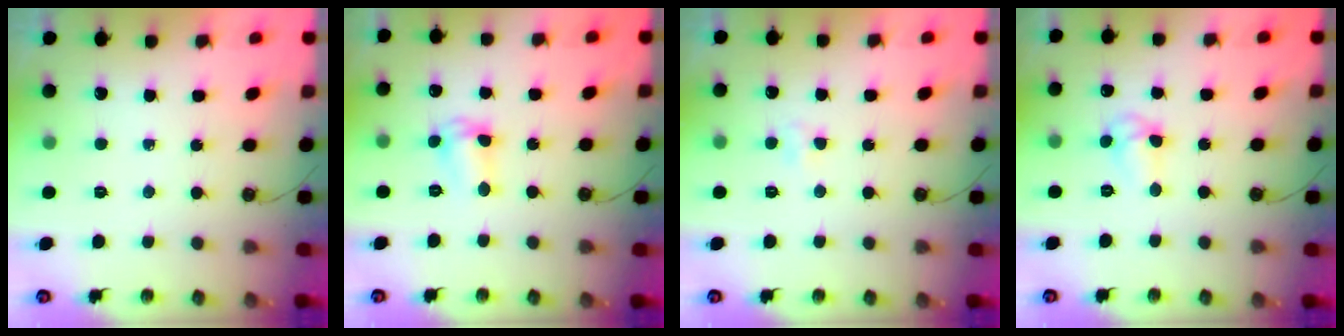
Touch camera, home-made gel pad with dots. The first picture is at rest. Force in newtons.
{"total": 5.0, "press": 5.0, "slide": 0.5}
{"total": 2.3, "press": 2.3, "slide": 0.5}
{"total": 5.7, "press": 5.7, "slide": 0.4}